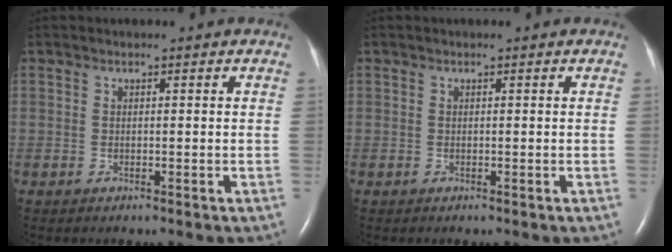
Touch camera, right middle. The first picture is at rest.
{"total": 0.0}